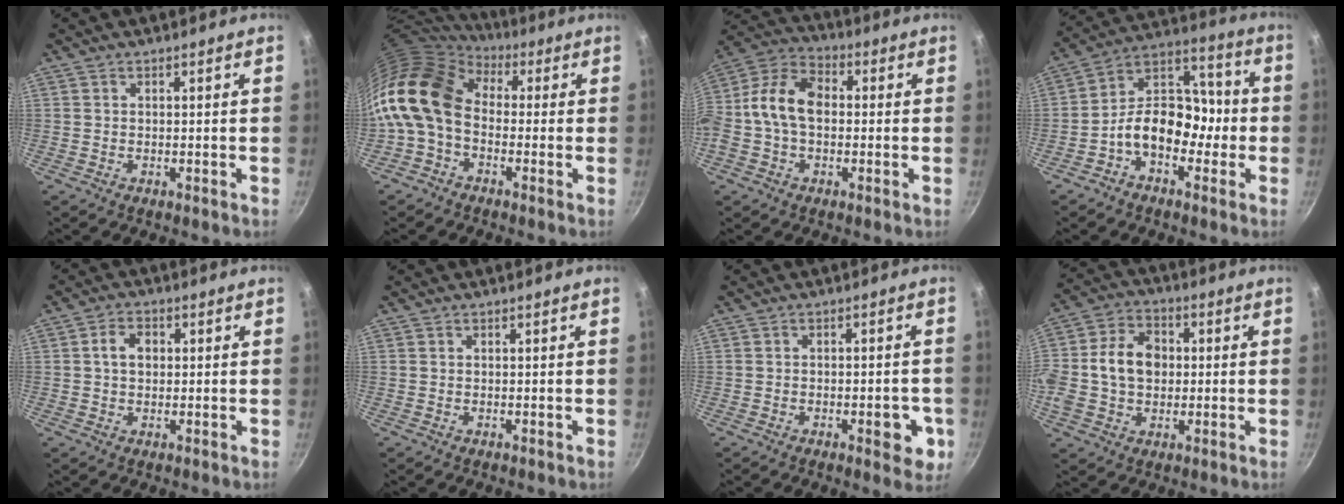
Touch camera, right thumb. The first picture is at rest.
{"total": 14.7, "force": [-0.1, 10.5, 10.4], "torque": [-0.190, 0.027, -0.022]}
{"total": 12.7, "force": [-0.2, 8.6, 9.3], "torque": [-0.154, 0.040, -0.027]}
{"total": 13.3, "force": [-3.8, 9.3, 8.8], "torque": [-0.087, 0.060, -0.084]}
{"total": 4.1, "force": [0.5, 3.1, 2.7], "torque": [-0.031, 0.009, 0.004]}
{"total": 0.0}
{"total": 6.3, "force": [-2.1, 2.9, 5.2], "torque": [-0.044, 0.010, -0.025]}
{"total": 13.3, "force": [0.4, 10.0, 8.7], "torque": [-0.147, 0.024, -0.008]}